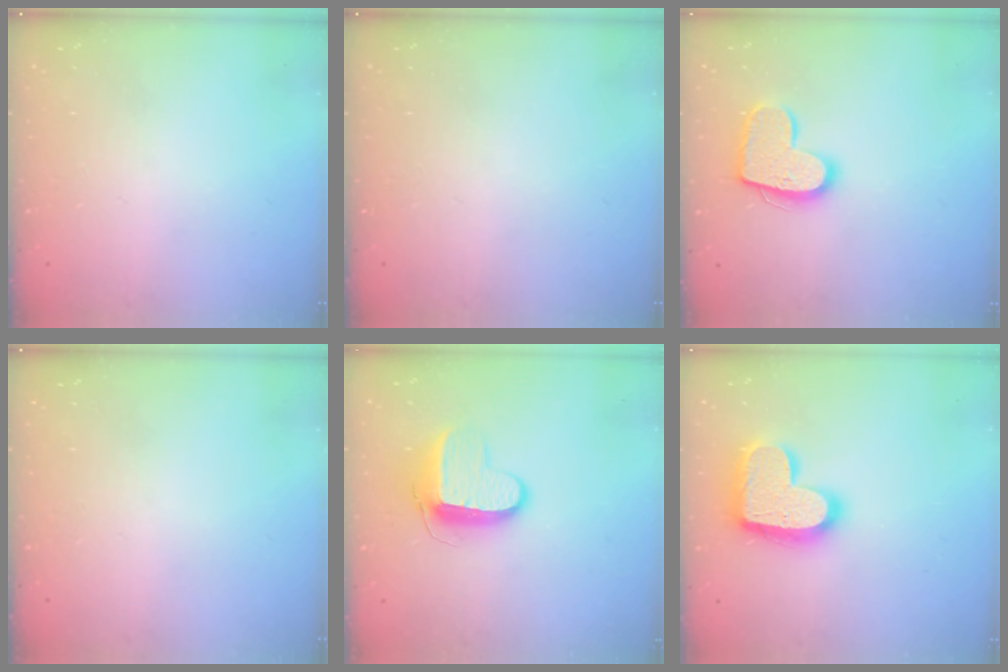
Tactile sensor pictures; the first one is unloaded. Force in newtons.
{"total": 0.0}
{"total": 14.5, "press": 14.5, "slide": 0.9}
{"total": 0.0}
{"total": 10.3, "press": 10.3, "slide": 1.0}
{"total": 18.7, "press": 18.6, "slide": 1.1}